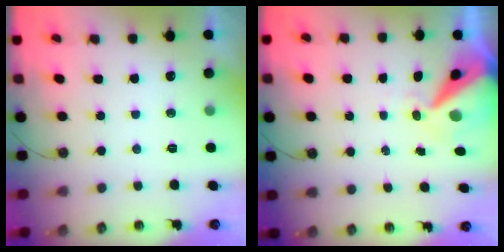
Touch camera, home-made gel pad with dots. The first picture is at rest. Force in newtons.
{"total": 11.9, "press": 11.8, "slide": 1.5}